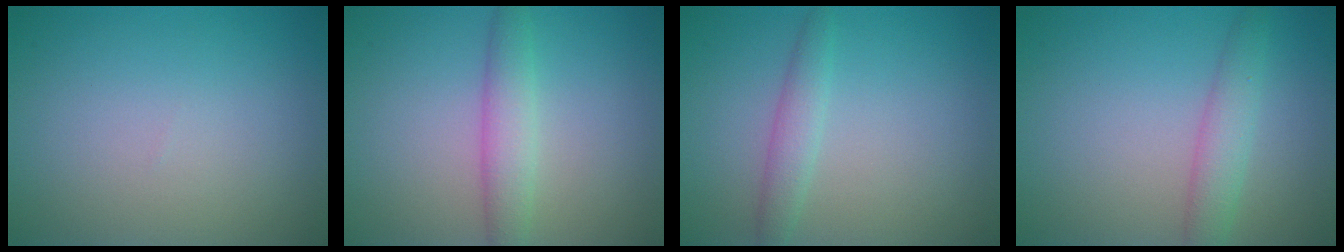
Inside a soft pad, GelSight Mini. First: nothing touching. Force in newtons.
{"total": 2.9, "press": 2.9, "slide": 0.1}
{"total": 2.1, "press": 2.1, "slide": 0.1}
{"total": 2.8, "press": 2.8, "slide": 0.1}